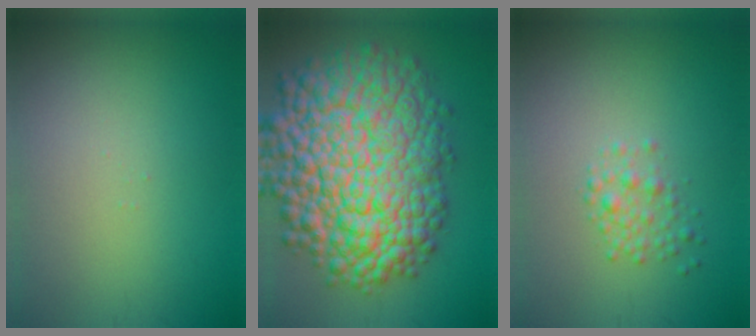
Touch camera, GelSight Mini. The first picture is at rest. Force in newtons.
{"total": 15.5, "press": 15.5, "slide": 0.5}
{"total": 1.8, "press": 1.8, "slide": 0.0}